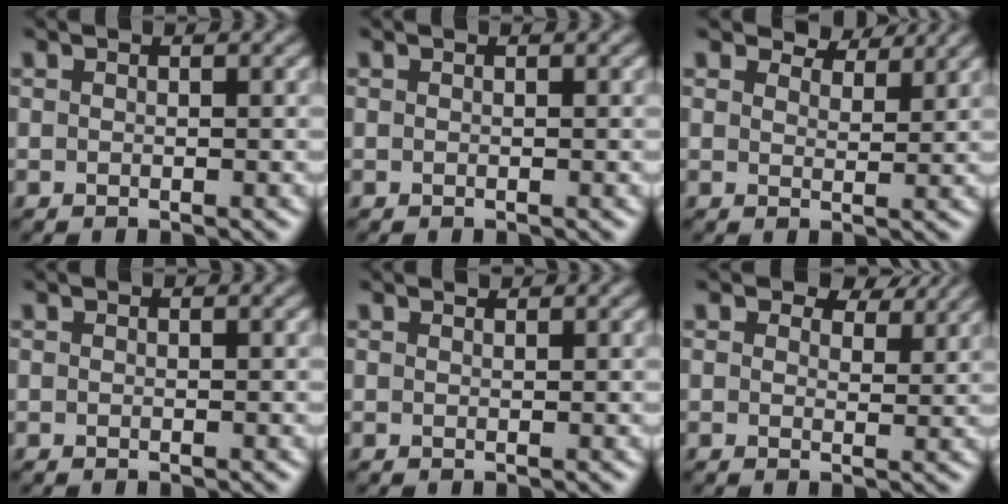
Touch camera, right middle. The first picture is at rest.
{"total": 0.0}
{"total": 3.4, "force": [3.3, 0.7, 0.7], "torque": [-0.023, 0.000, 0.045]}
{"total": 0.0}
{"total": 0.6, "force": [0.6, -0.1, -0.2], "torque": [0.000, -0.001, 0.012]}
{"total": 3.8, "force": [2.9, 1.7, 1.7], "torque": [-0.034, -0.001, 0.037]}